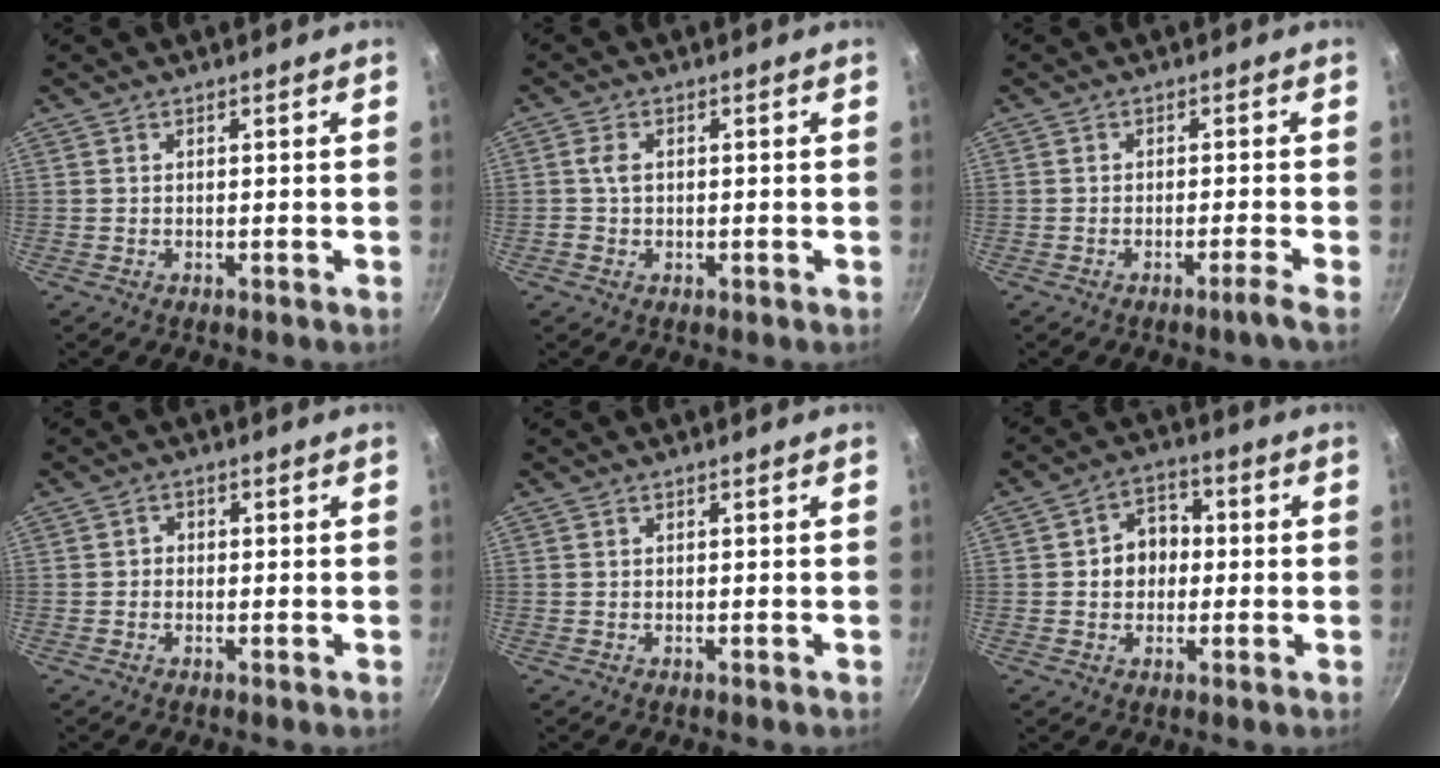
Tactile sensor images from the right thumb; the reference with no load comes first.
{"total": 2.2, "force": [0.1, 1.7, 1.4], "torque": [-0.021, 0.003, -0.002]}
{"total": 2.0, "force": [-1.4, -0.7, 1.3], "torque": [-0.032, 0.006, -0.029]}
{"total": 1.4, "force": [-0.2, 1.2, 0.6], "torque": [0.002, 0.005, -0.009]}
{"total": 0.0}
{"total": 7.5, "force": [0.2, 5.9, 4.6], "torque": [-0.042, 0.018, -0.004]}